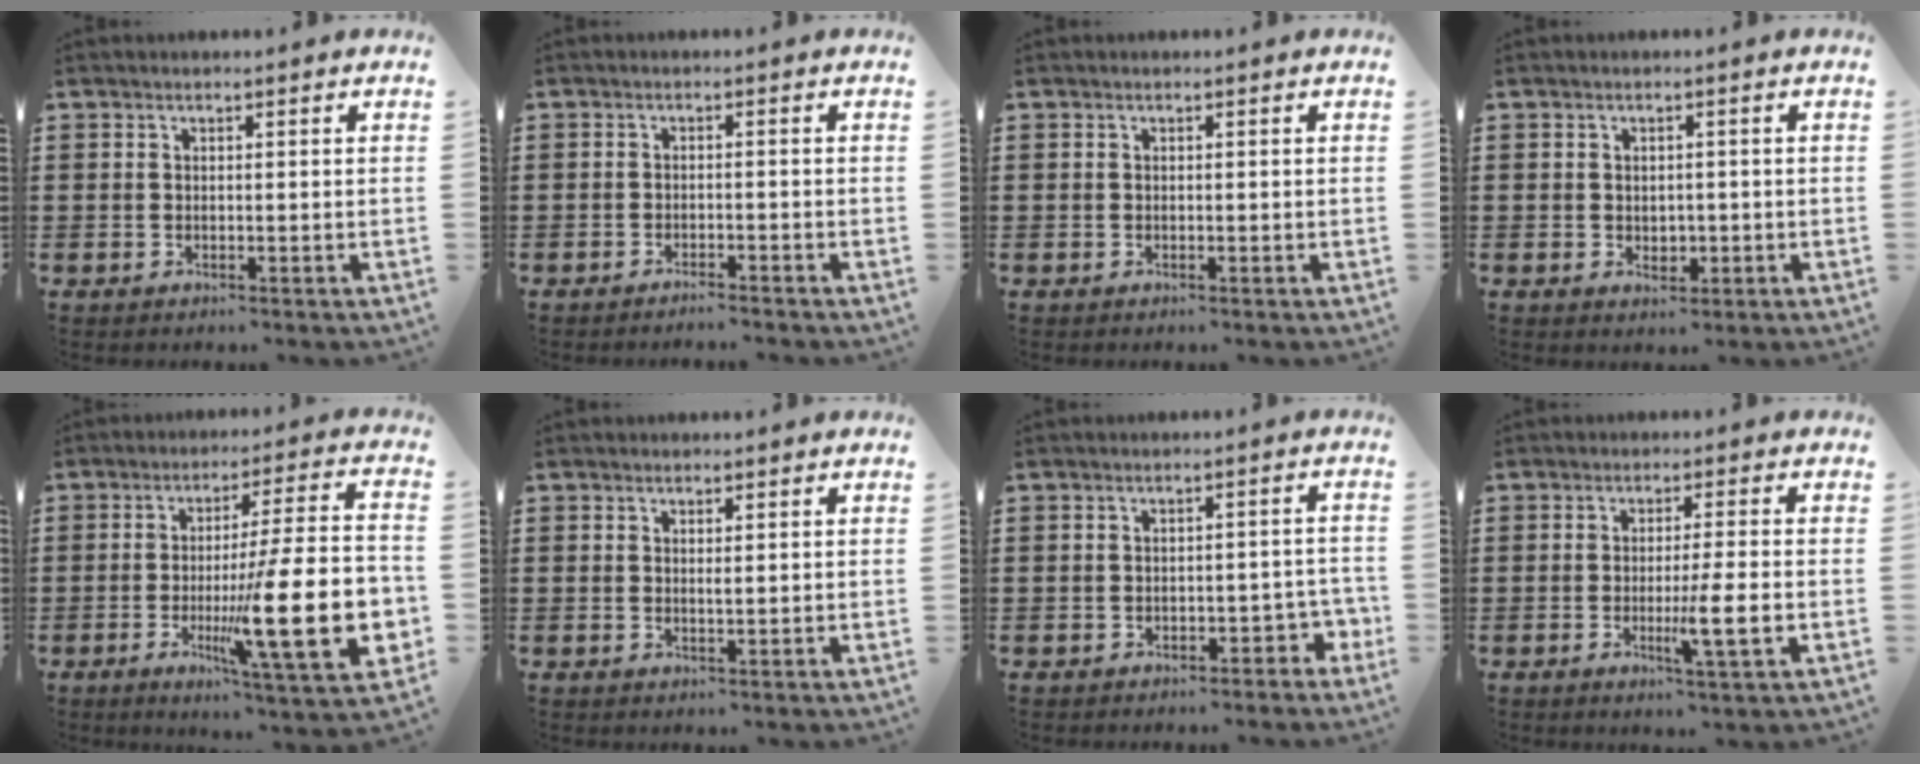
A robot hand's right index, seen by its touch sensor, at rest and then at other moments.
{"total": 1.4, "force": [-1.4, -0.2, 0.3], "torque": [-0.006, 0.003, -0.027]}
{"total": 0.0}
{"total": 1.6, "force": [-0.2, 1.4, 0.8], "torque": [-0.009, 0.004, -0.007]}
{"total": 20.6, "force": [-4.6, 4.3, 19.6], "torque": [-0.323, -0.013, -0.065]}
{"total": 0.9, "force": [0.3, 0.2, 0.9], "torque": [-0.018, 0.000, 0.005]}
{"total": 2.2, "force": [-1.7, 1.1, 0.9], "torque": [-0.022, 0.004, -0.037]}
{"total": 5.8, "force": [-1.4, -0.1, 5.6], "torque": [-0.092, -0.013, -0.023]}